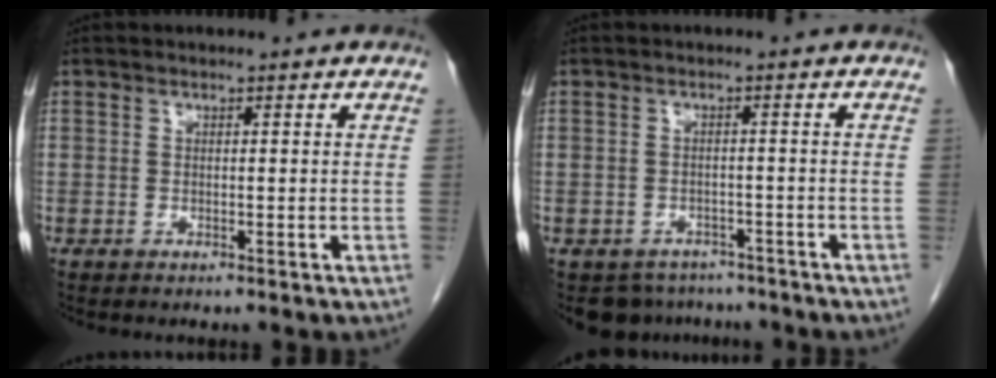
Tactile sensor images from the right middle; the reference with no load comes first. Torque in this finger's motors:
{"motor_torque": [-0.21, -0.59, -0.04, -0.01]}